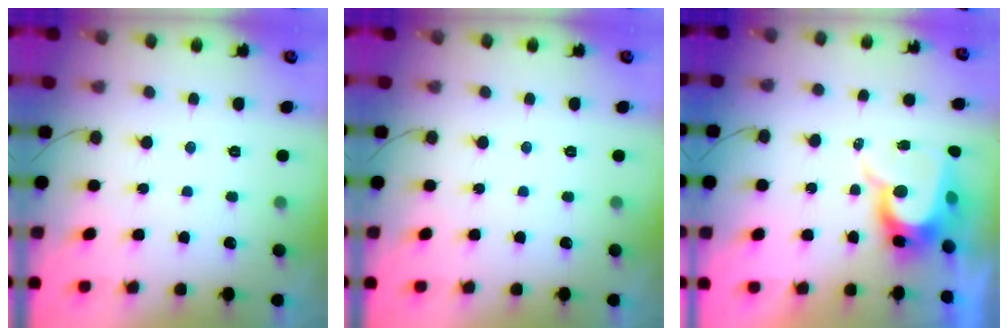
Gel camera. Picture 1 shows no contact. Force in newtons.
{"total": 0.0}
{"total": 13.3, "press": 13.3, "slide": 0.7}